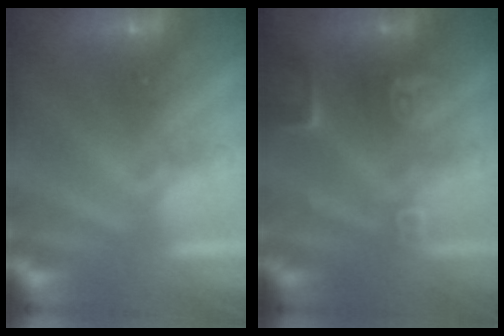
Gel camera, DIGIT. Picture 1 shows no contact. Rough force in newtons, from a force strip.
{"total": 2.6}